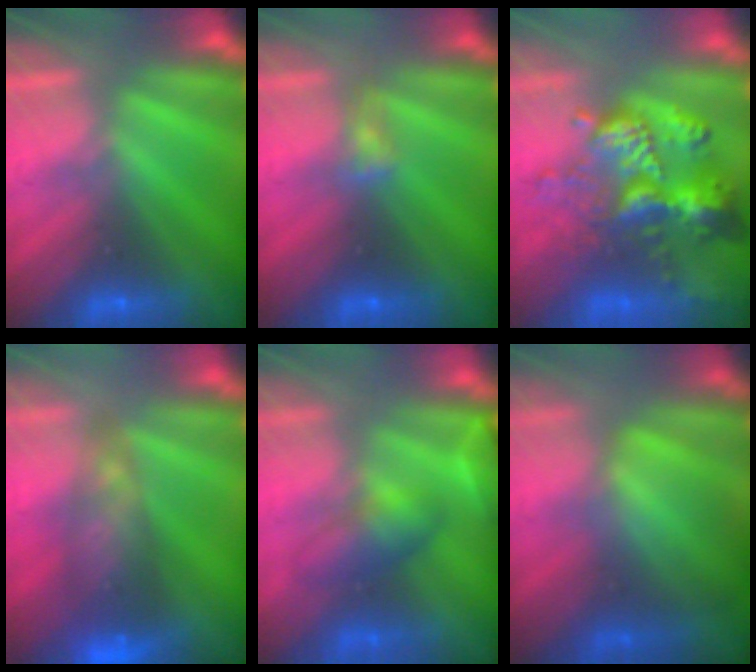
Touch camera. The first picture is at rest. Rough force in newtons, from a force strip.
{"total": 3.0}
{"total": 5.9}
{"total": 7.3}
{"total": 4.5}
{"total": 4.7}